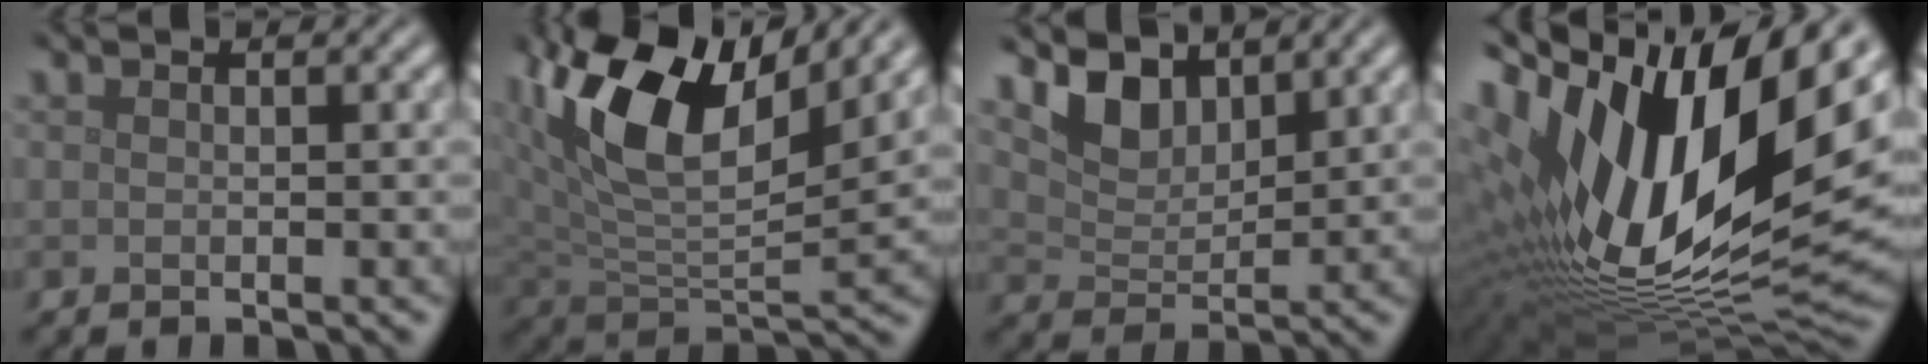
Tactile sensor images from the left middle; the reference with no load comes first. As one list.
[{"total": 12.8, "force": [5.9, 5.9, 9.7], "torque": [-0.187, 0.013, 0.107]}, {"total": 3.8, "force": [3.1, 1.6, 1.5], "torque": [-0.041, -0.006, 0.056]}, {"total": 20.3, "force": [4.3, 9.4, 17.5], "torque": [-0.336, -0.018, 0.085]}]